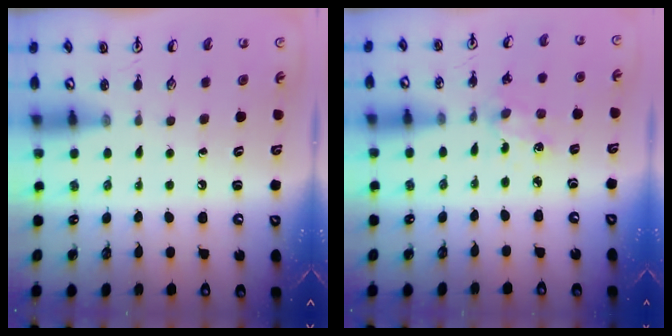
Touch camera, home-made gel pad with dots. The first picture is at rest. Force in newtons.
{"total": 1.9, "press": 1.9, "slide": 0.4}